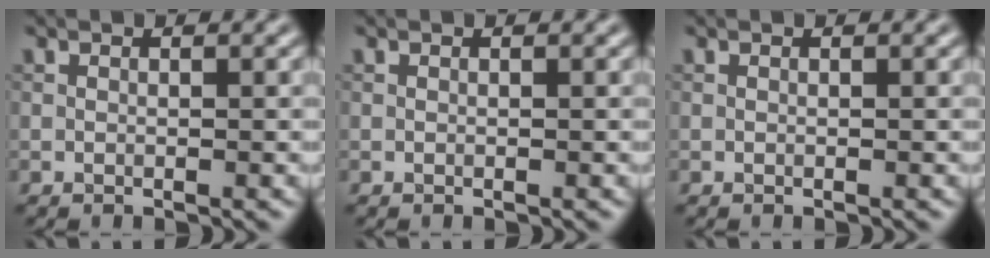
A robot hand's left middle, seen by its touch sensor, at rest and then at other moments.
{"total": 0.0}
{"total": 0.0}